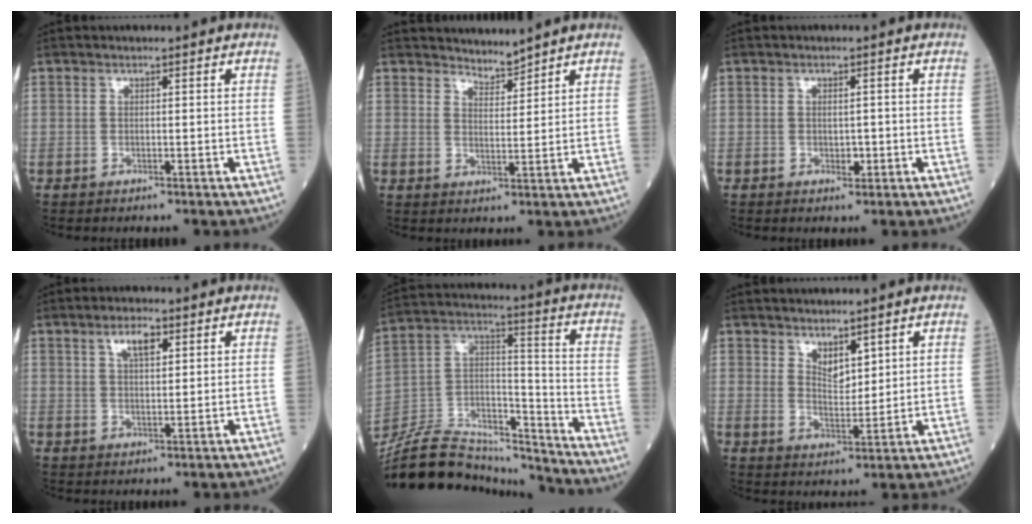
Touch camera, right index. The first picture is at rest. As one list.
[{"total": 3.0, "force": [3.0, 0.1, -0.4], "torque": [0.007, -0.005, 0.058]}, {"total": 1.7, "force": [-0.2, 1.0, 1.4], "torque": [-0.025, -0.003, 0.001]}, {"total": 4.2, "force": [2.2, 1.4, 3.3], "torque": [-0.066, 0.002, 0.041]}, {"total": 23.0, "force": [-21.4, 5.0, 6.7], "torque": [-0.173, 0.025, -0.363]}, {"total": 4.0, "force": [2.7, 1.7, 2.5], "torque": [-0.050, -0.008, 0.058]}]